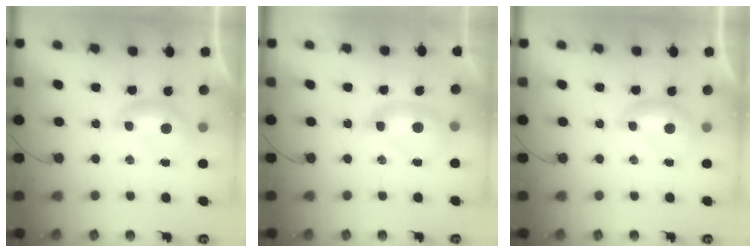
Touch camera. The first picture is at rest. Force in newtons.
{"total": 2.4, "press": 2.4, "slide": 0.6}
{"total": 0.0}